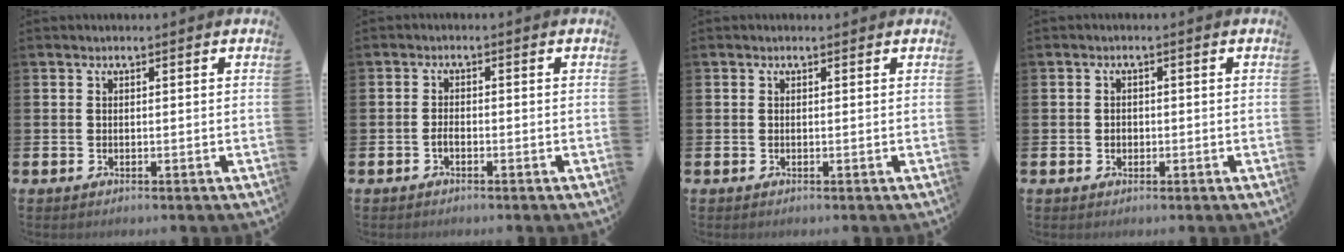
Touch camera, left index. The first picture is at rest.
{"total": 1.1, "force": [-0.8, 0.4, 0.8], "torque": [-0.022, 0.002, -0.014]}
{"total": 0.0}
{"total": 1.0, "force": [-0.2, 0.9, 0.5], "torque": [-0.001, 0.004, -0.008]}